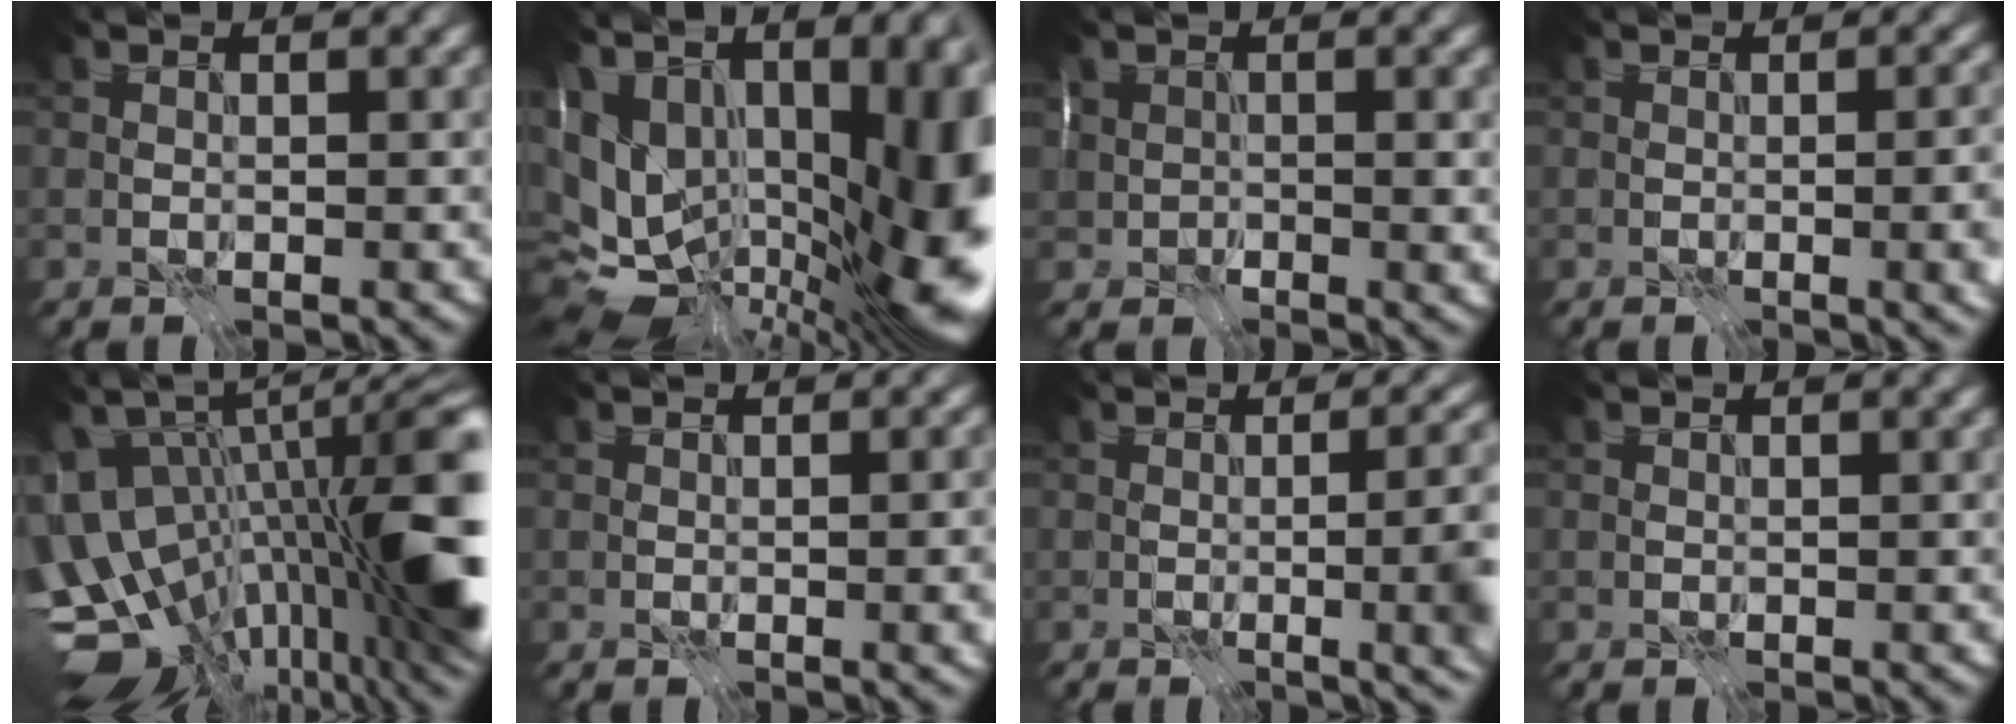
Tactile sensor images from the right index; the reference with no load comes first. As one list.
[{"total": 20.2, "force": [2.1, 10.3, 17.2], "torque": [-0.225, 0.003, 0.077]}, {"total": 2.3, "force": [0.5, 1.5, 1.6], "torque": [-0.028, -0.011, 0.010]}, {"total": 5.5, "force": [-0.5, 2.1, 5.0], "torque": [-0.039, 0.000, 0.003]}, {"total": 18.0, "force": [-1.1, 8.6, 15.7], "torque": [-0.252, -0.018, -0.002]}, {"total": 3.1, "force": [-0.3, 0.9, 3.0], "torque": [-0.035, -0.002, 0.001]}, {"total": 9.5, "force": [-0.1, 4.0, 8.6], "torque": [-0.072, -0.007, 0.005]}, {"total": 0.0}]